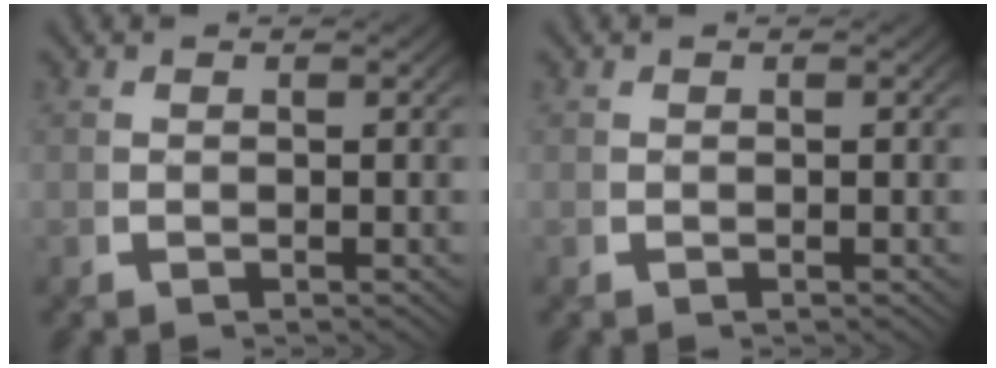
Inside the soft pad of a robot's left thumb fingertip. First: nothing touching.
{"total": 0.0}